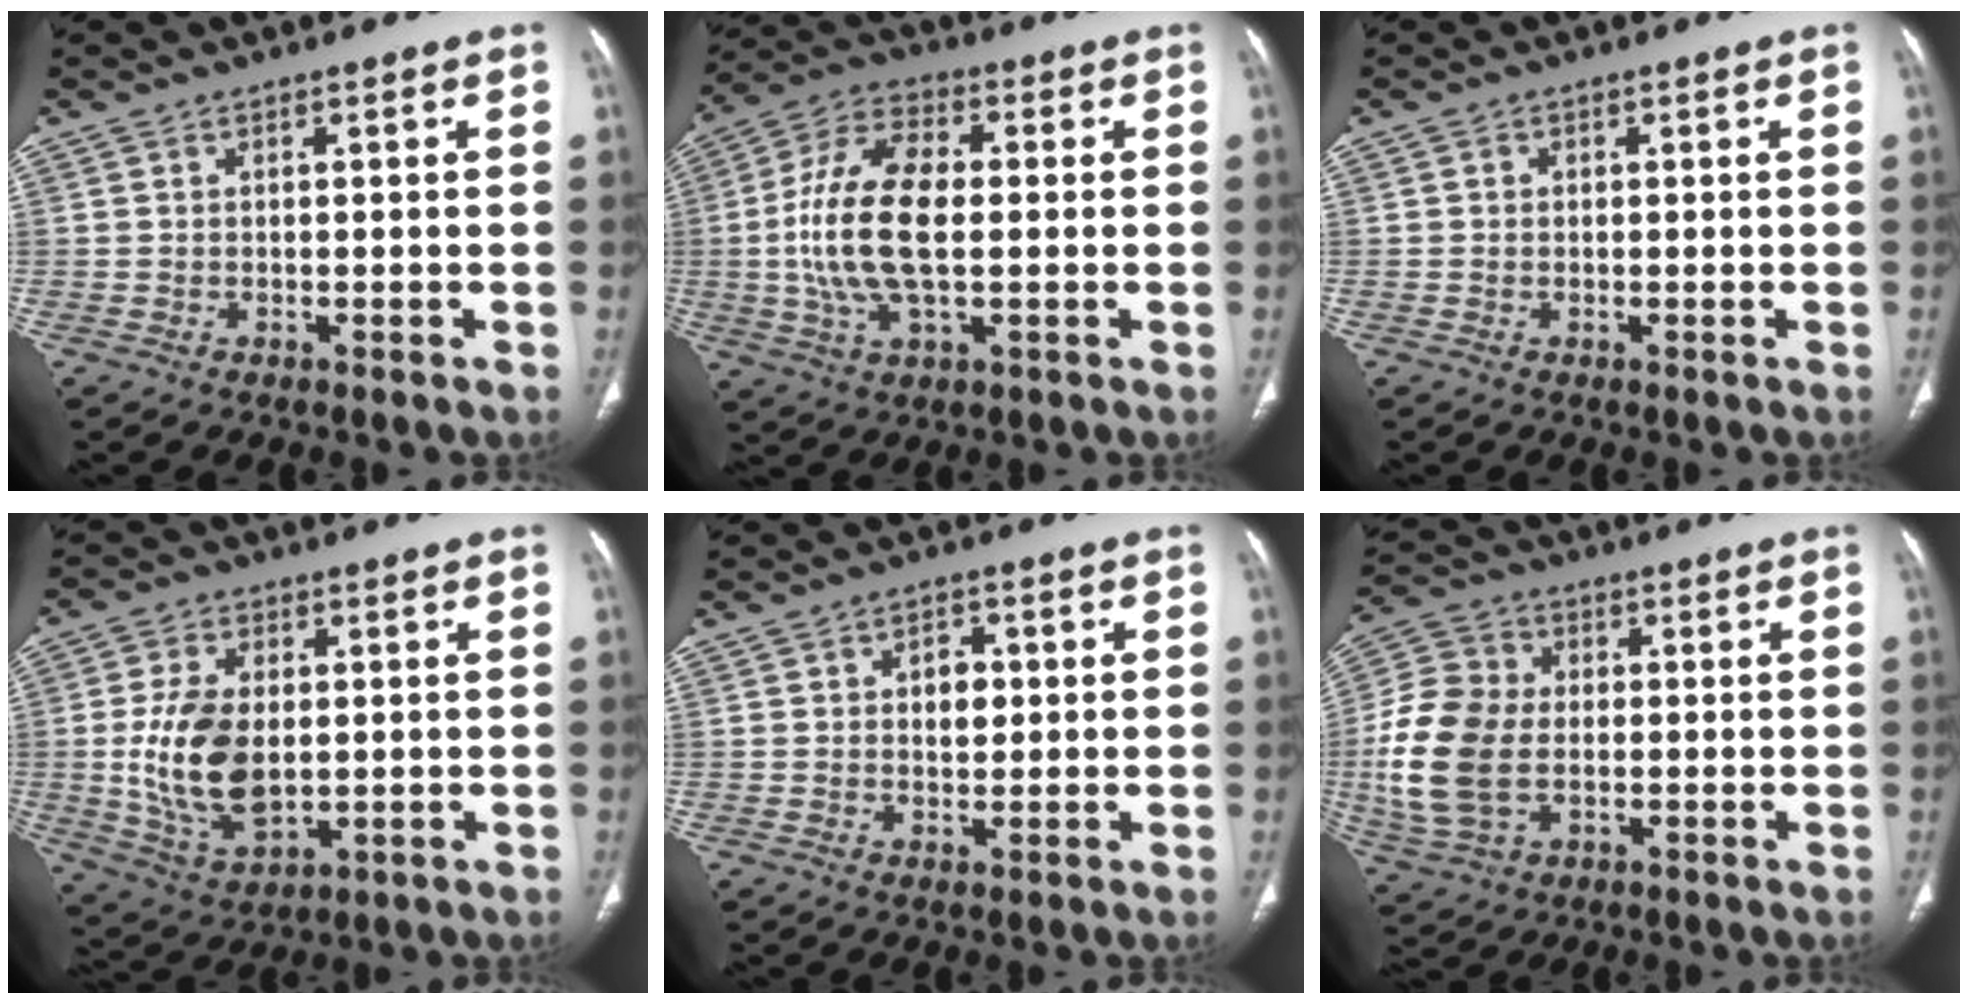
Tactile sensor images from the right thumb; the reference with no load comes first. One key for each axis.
{"total": 15.8, "fx": -0.2, "fy": 7.9, "fz": 13.7, "tx": -0.279, "ty": 0.014, "tz": -0.006}
{"total": 0.7, "fx": 0.1, "fy": 0.6, "fz": 0.1, "tx": 0.002, "ty": 0.002, "tz": 0.001}
{"total": 13.4, "fx": -0.1, "fy": 8.1, "fz": 10.7, "tx": -0.198, "ty": -0.009, "tz": 0.011}
{"total": 4.1, "fx": 0.6, "fy": 2.9, "fz": 2.9, "tx": -0.020, "ty": 0.001, "tz": 0.008}
{"total": 15.5, "fx": -1.3, "fy": 10.7, "fz": 11.1, "tx": -0.236, "ty": 0.011, "tz": -0.021}